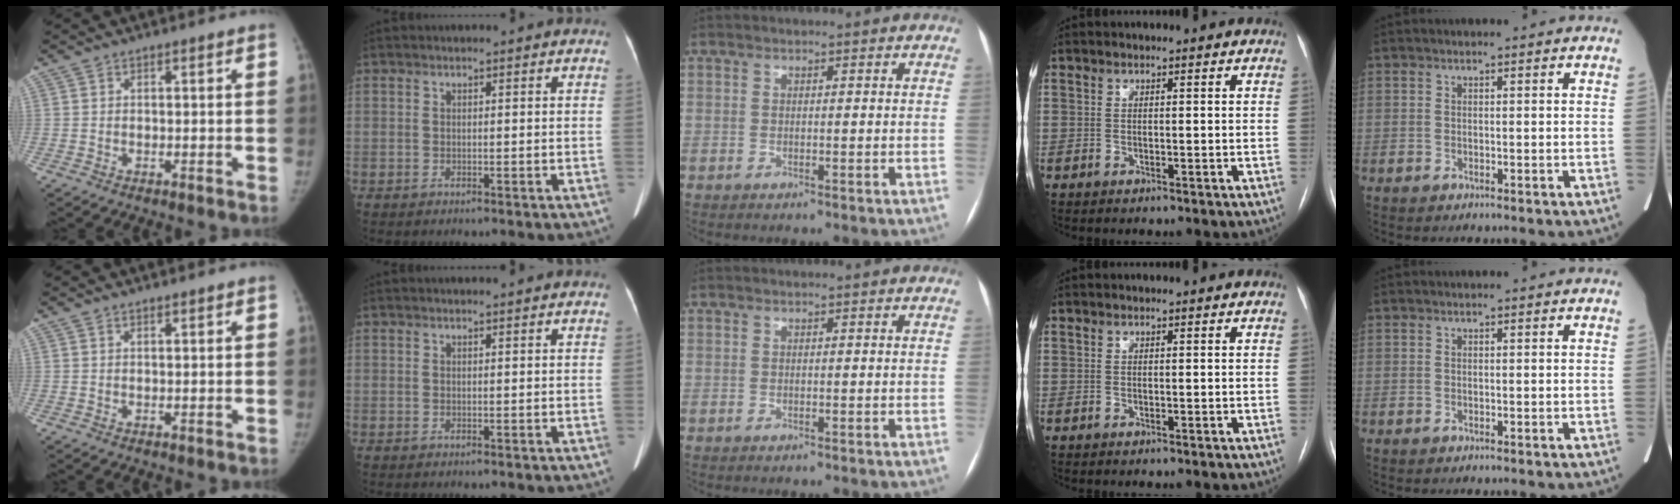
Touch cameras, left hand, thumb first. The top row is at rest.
{"thumb": {"total": 0.7, "force": [0.6, 0.1, 0.3], "torque": [-0.007, -0.004, 0.011]}, "index": {"total": 2.5, "force": [2.4, 0.1, 0.8], "torque": [-0.009, 0.016, 0.026]}}